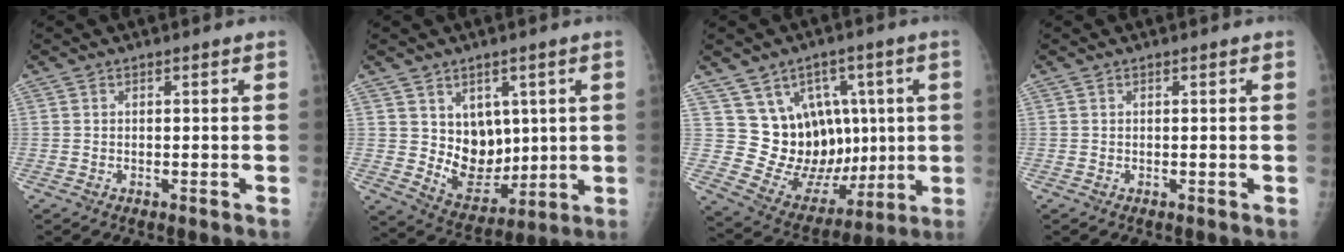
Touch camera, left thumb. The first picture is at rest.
{"total": 10.0, "force": [2.6, 7.6, 6.0], "torque": [-0.053, -0.032, 0.067]}
{"total": 17.0, "force": [3.1, 12.9, 10.7], "torque": [-0.104, -0.012, 0.084]}
{"total": 0.0}